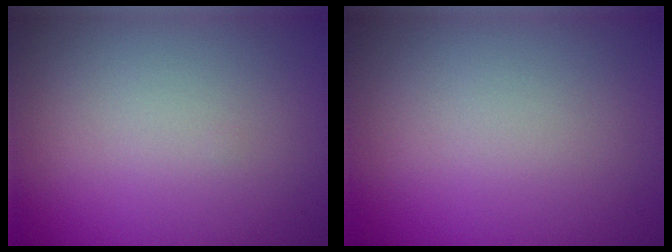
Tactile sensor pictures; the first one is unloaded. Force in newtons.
{"total": 0.0}